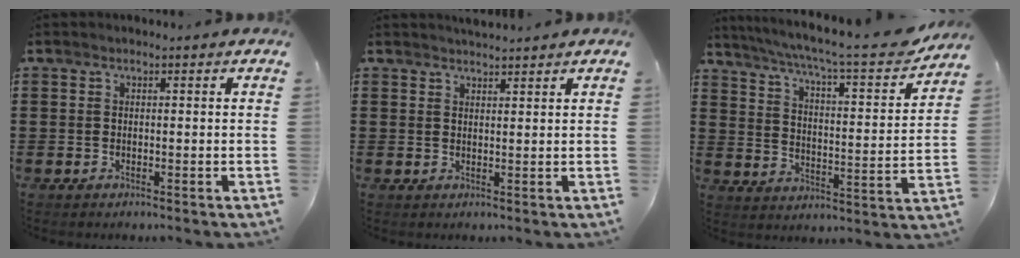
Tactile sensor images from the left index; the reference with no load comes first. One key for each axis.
{"total": 1.9, "fx": 1.9, "fy": 0.1, "fz": 0.1, "tx": -0.006, "ty": -0.001, "tz": 0.037}
{"total": 7.3, "fx": 6.1, "fy": 0.4, "fz": 4.0, "tx": -0.097, "ty": -0.042, "tz": 0.095}